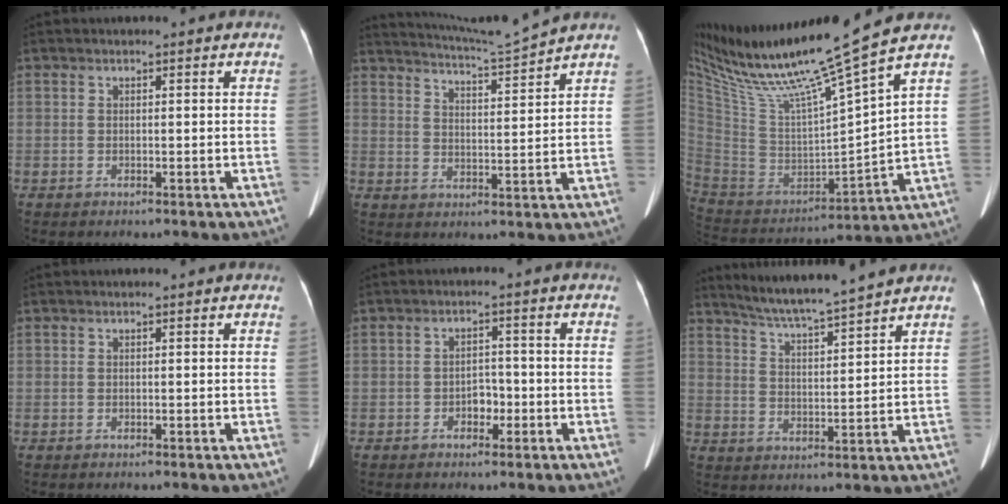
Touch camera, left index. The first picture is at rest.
{"total": 8.6, "force": [8.0, -2.7, 1.2], "torque": [-0.037, -0.032, 0.137]}
{"total": 20.1, "force": [15.7, -1.7, 12.4], "torque": [-0.221, -0.030, 0.289]}
{"total": 0.0}
{"total": 2.5, "force": [-1.1, 1.6, 1.5], "torque": [-0.017, 0.005, -0.020]}
{"total": 10.2, "force": [9.4, -1.2, 3.8], "torque": [-0.070, 0.005, 0.158]}